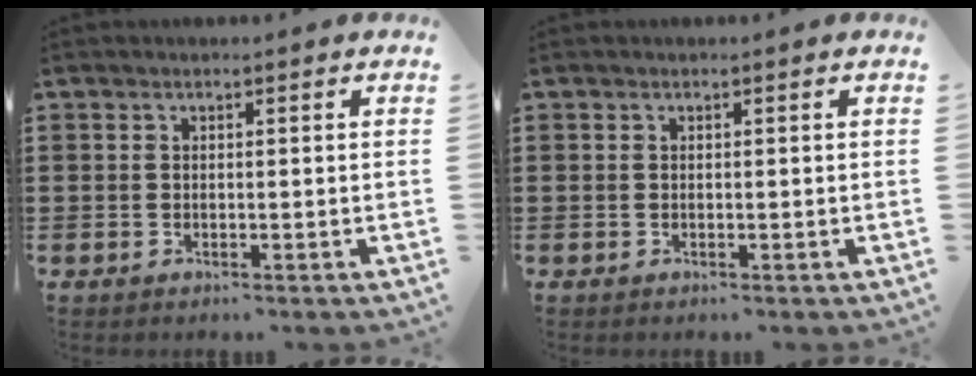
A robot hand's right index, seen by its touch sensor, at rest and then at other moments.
{"total": 0.0}